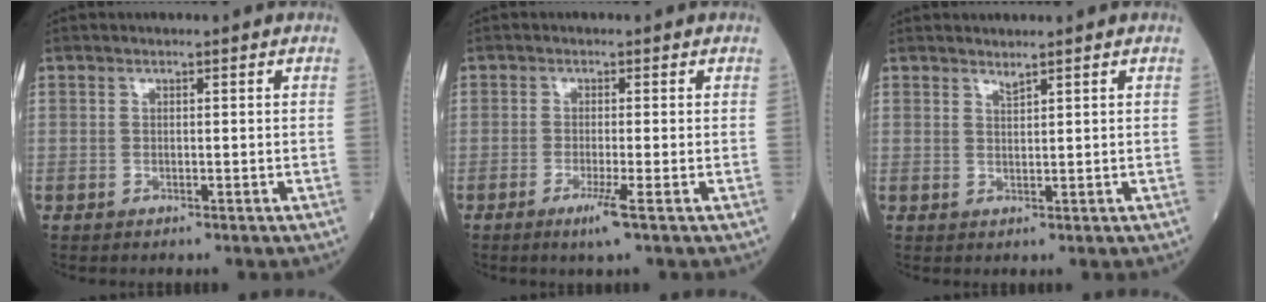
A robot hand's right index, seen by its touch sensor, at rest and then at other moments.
{"total": 2.9, "force": [-1.6, -0.6, 2.4], "torque": [-0.048, -0.010, -0.033]}
{"total": 1.0, "force": [0.9, -0.2, 0.3], "torque": [-0.009, -0.009, 0.018]}